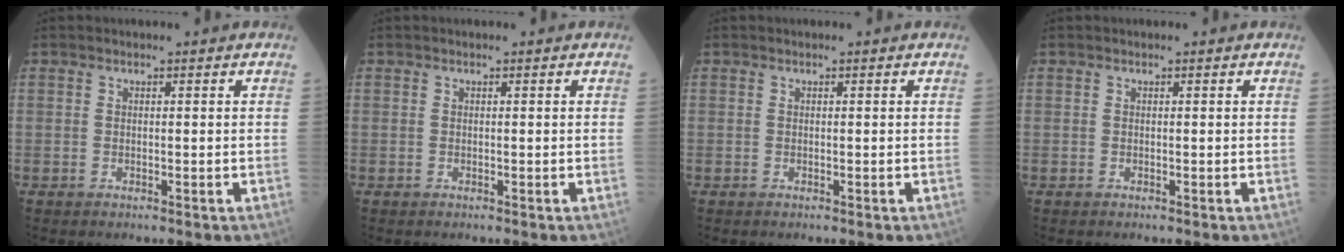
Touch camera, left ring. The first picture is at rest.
{"total": 0.0}
{"total": 0.0}
{"total": 0.0}